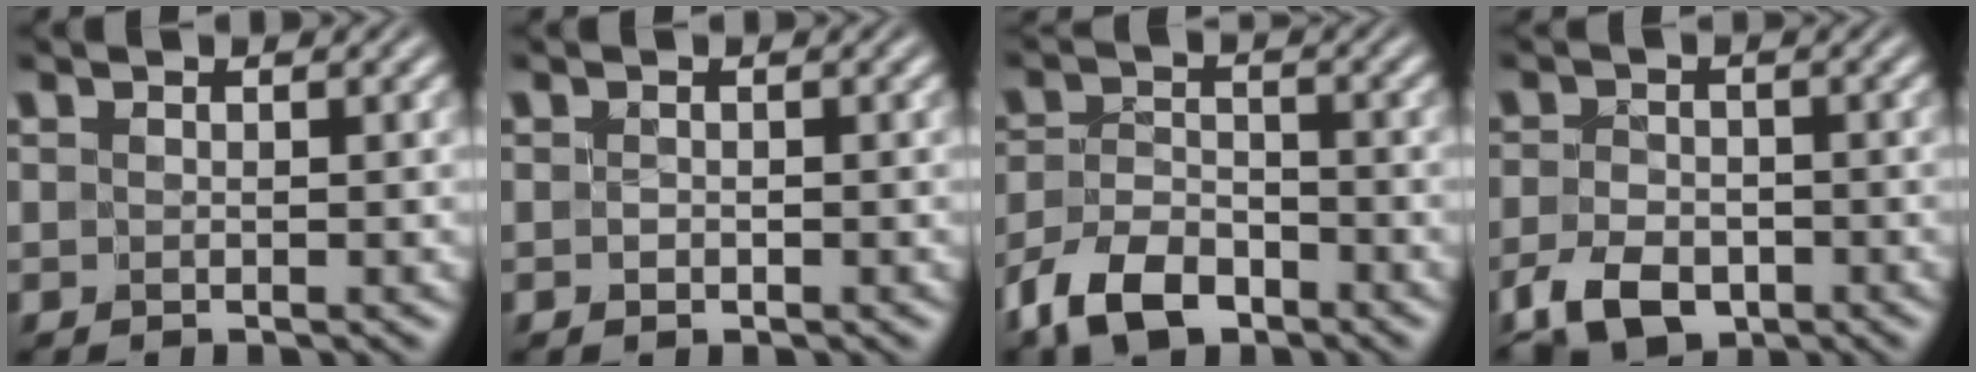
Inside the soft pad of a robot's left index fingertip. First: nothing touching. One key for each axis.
{"total": 0.0}
{"total": 5.3, "fx": -3.9, "fy": 2.7, "fz": 2.5, "tx": -0.050, "ty": 0.000, "tz": -0.079}
{"total": 4.9, "fx": -3.0, "fy": 3.0, "fz": 2.5, "tx": -0.053, "ty": -0.007, "tz": -0.060}